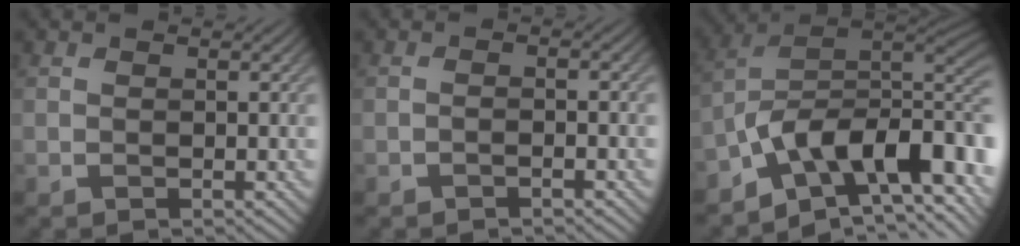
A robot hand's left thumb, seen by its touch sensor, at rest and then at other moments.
{"total": 1.1, "force": [-0.9, 0.1, 0.7], "torque": [-0.012, 0.004, -0.020]}
{"total": 13.5, "force": [-5.7, 6.1, 10.6], "torque": [-0.183, -0.001, -0.102]}